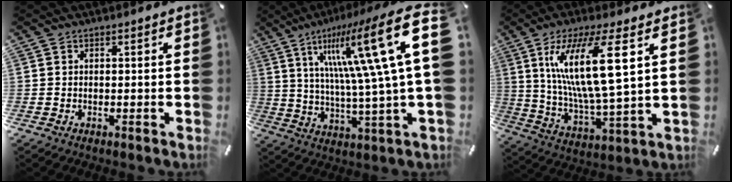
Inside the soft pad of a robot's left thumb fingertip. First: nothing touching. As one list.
[{"total": 27.7, "force": [8.3, 6.1, 25.7], "torque": [-0.416, -0.044, 0.117]}, {"total": 18.7, "force": [7.1, 4.7, 16.7], "torque": [-0.339, -0.014, 0.101]}]